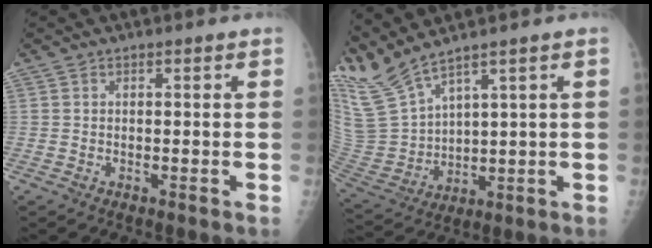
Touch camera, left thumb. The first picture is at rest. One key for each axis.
{"total": 11.5, "fx": 9.8, "fy": 1.8, "fz": 5.7, "tx": -0.131, "ty": -0.045, "tz": 0.228}